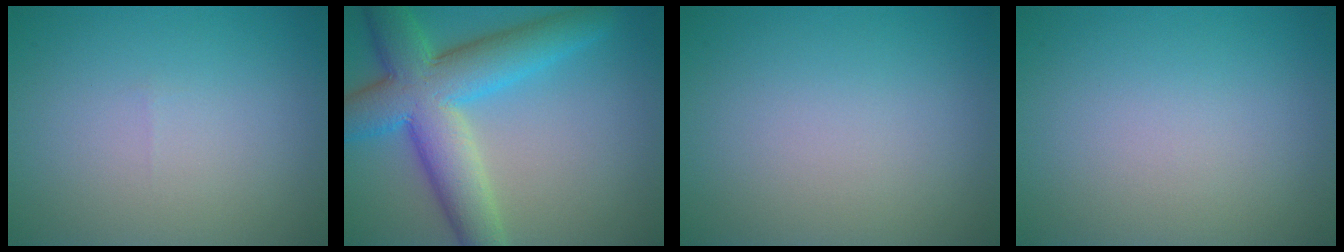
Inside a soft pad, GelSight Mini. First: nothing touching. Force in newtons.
{"total": 9.6, "press": 9.6, "slide": 0.3}
{"total": 0.0}
{"total": 0.0}